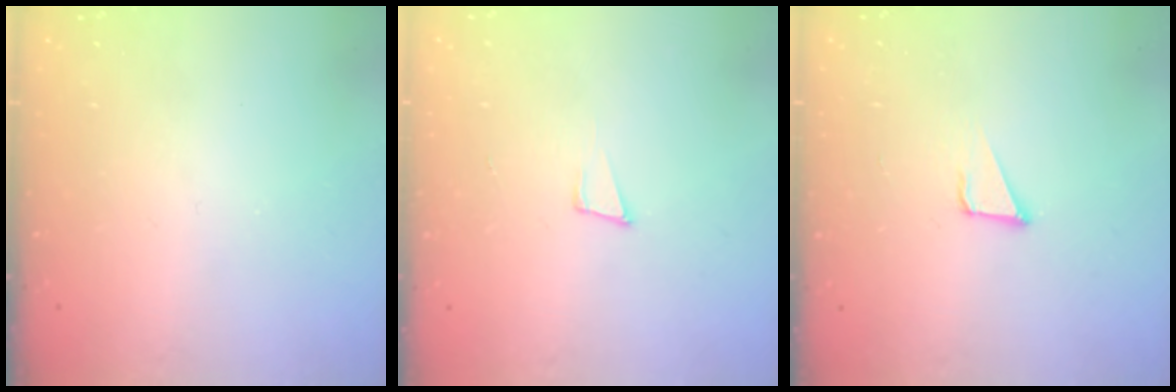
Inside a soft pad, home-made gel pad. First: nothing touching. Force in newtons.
{"total": 4.8, "press": 3.6, "slide": 3.2}
{"total": 2.1, "press": 2.1, "slide": 0.1}